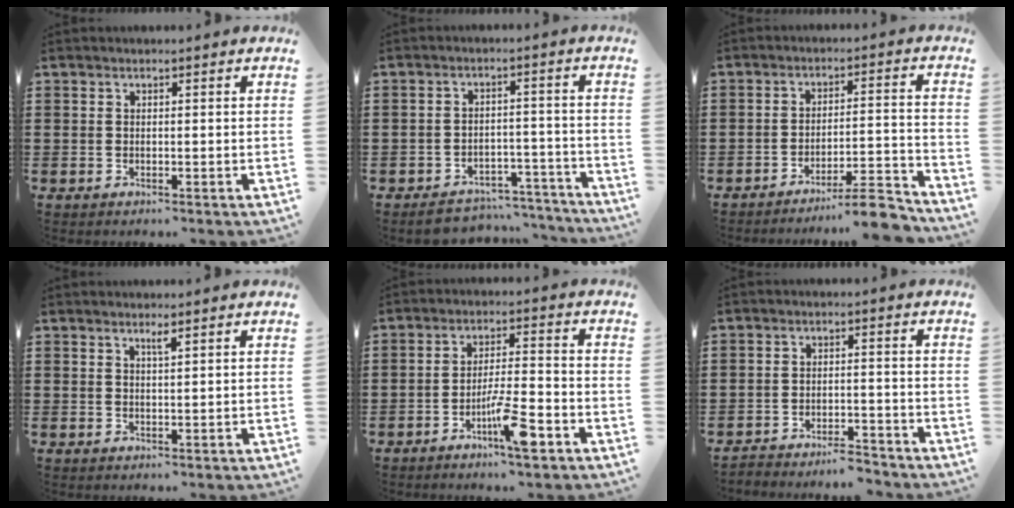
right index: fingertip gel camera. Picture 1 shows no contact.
{"total": 4.3, "force": [-4.1, 1.2, 0.6], "torque": [-0.014, 0.011, -0.084]}
{"total": 7.6, "force": [-6.8, 0.1, 3.4], "torque": [-0.047, 0.006, -0.128]}
{"total": 1.3, "force": [0.9, 0.1, 0.9], "torque": [-0.020, -0.001, 0.016]}
{"total": 7.5, "force": [-4.0, 1.2, 6.2], "torque": [-0.109, 0.002, -0.070]}
{"total": 4.2, "force": [-4.2, 0.2, -0.1], "torque": [-0.005, 0.001, -0.089]}